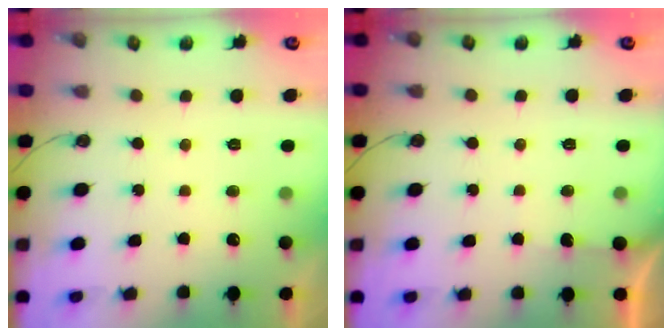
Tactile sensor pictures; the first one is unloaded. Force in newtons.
{"total": 2.5, "press": 2.5, "slide": 0.4}